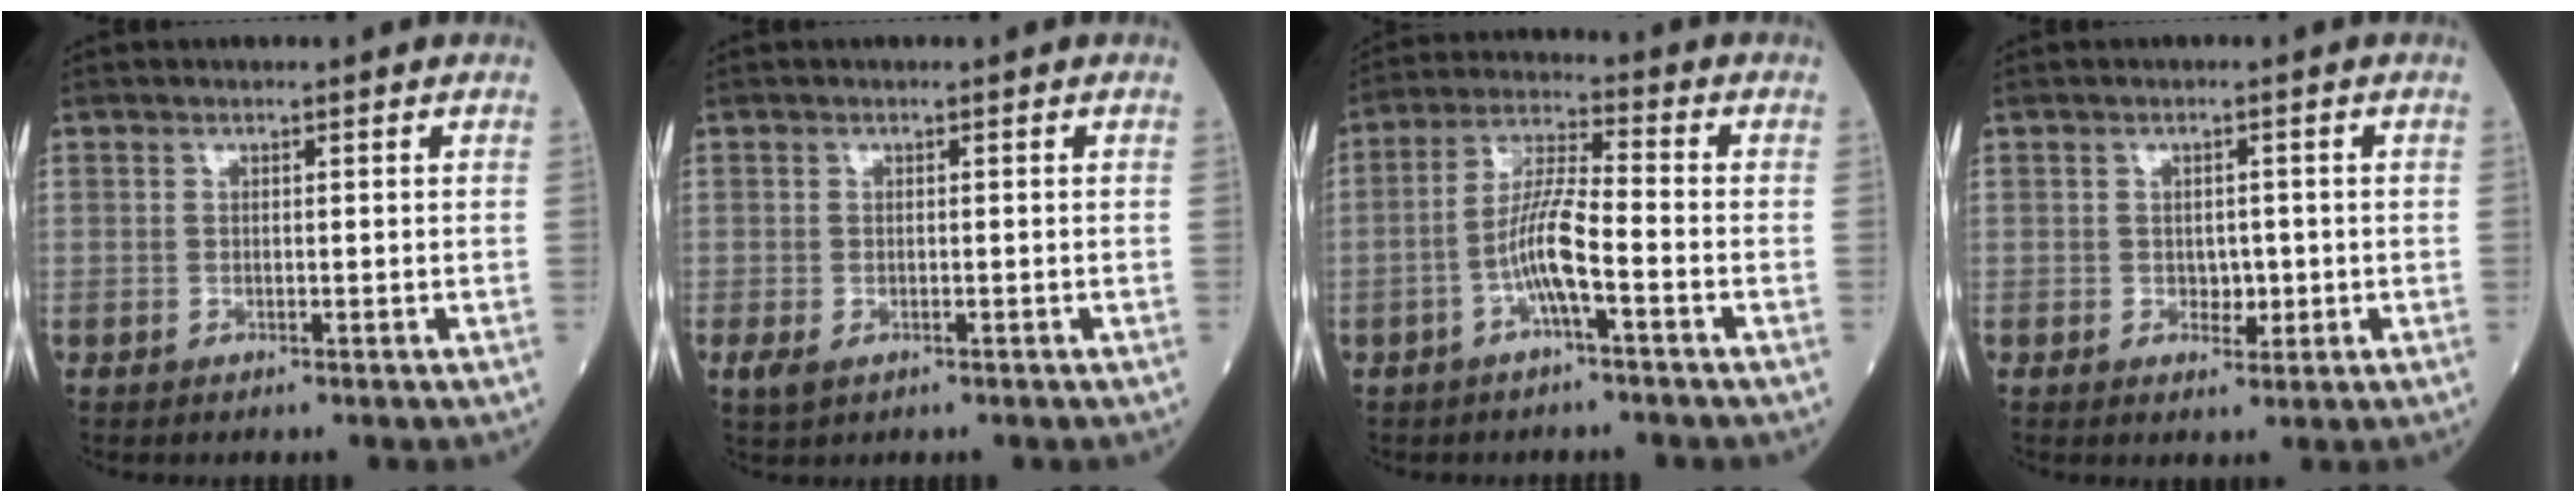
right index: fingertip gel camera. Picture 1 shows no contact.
{"total": 2.5, "force": [-1.2, 1.5, 1.7], "torque": [-0.040, -0.008, -0.014]}
{"total": 7.2, "force": [-2.7, 0.7, 6.6], "torque": [-0.133, 0.015, -0.055]}
{"total": 1.3, "force": [-0.3, 0.9, 0.9], "torque": [-0.008, 0.002, -0.003]}